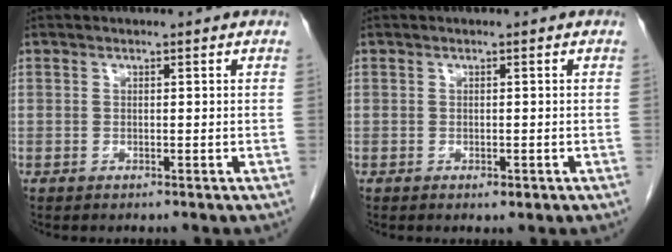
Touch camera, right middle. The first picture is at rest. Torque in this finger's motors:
{"motor_torque": [0.42, -0.23, 0.06, 0.02]}